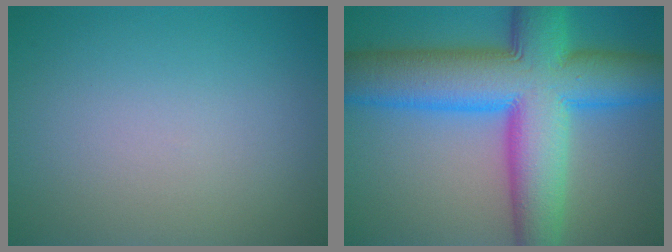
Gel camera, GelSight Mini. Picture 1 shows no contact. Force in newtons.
{"total": 14.3, "press": 14.3, "slide": 0.3}